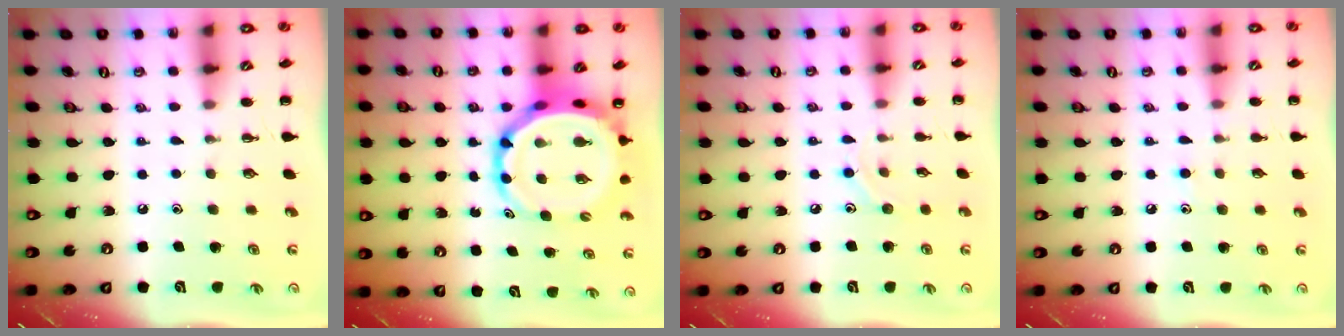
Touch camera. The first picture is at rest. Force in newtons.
{"total": 9.6, "press": 9.3, "slide": 2.5}
{"total": 6.3, "press": 6.0, "slide": 1.7}
{"total": 6.0, "press": 5.7, "slide": 2.0}